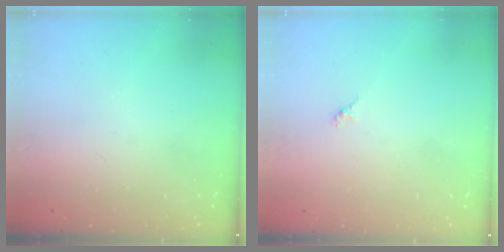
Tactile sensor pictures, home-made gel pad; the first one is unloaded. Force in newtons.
{"total": 1.5, "press": 1.4, "slide": 0.4}